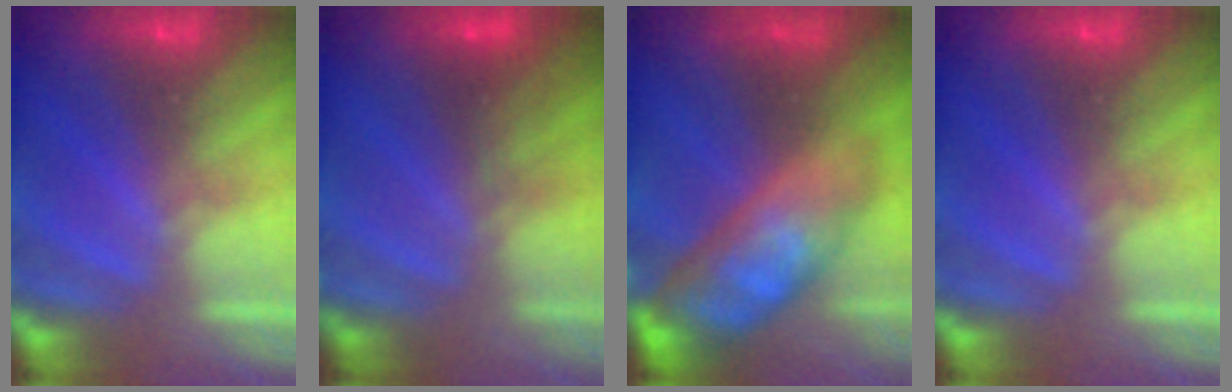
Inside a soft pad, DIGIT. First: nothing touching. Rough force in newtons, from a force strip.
{"total": 5.3}
{"total": 8.1}
{"total": 0.0}